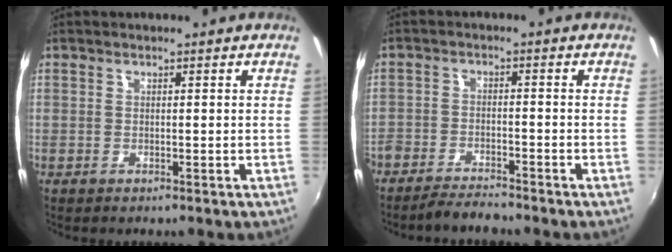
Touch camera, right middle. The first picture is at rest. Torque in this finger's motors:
{"motor_torque": [0.99, -0.88, 0.28, 0.15]}